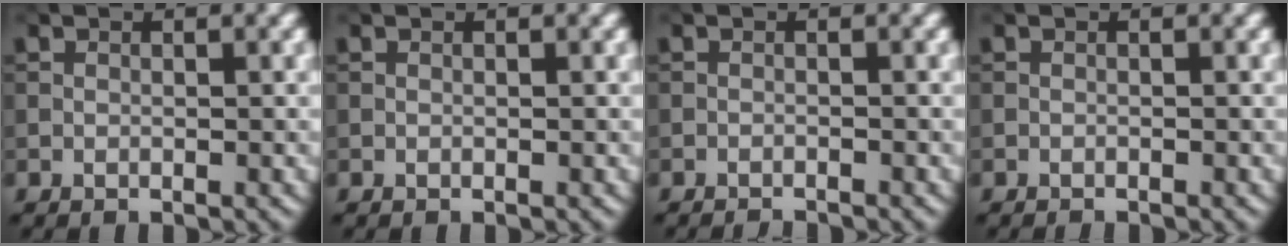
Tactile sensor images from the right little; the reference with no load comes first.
{"total": 0.0}
{"total": 1.4, "force": [-1.3, 0.2, 0.5], "torque": [0.000, 0.000, -0.022]}
{"total": 0.6, "force": [-0.6, 0.1, 0.2], "torque": [0.002, 0.000, -0.010]}